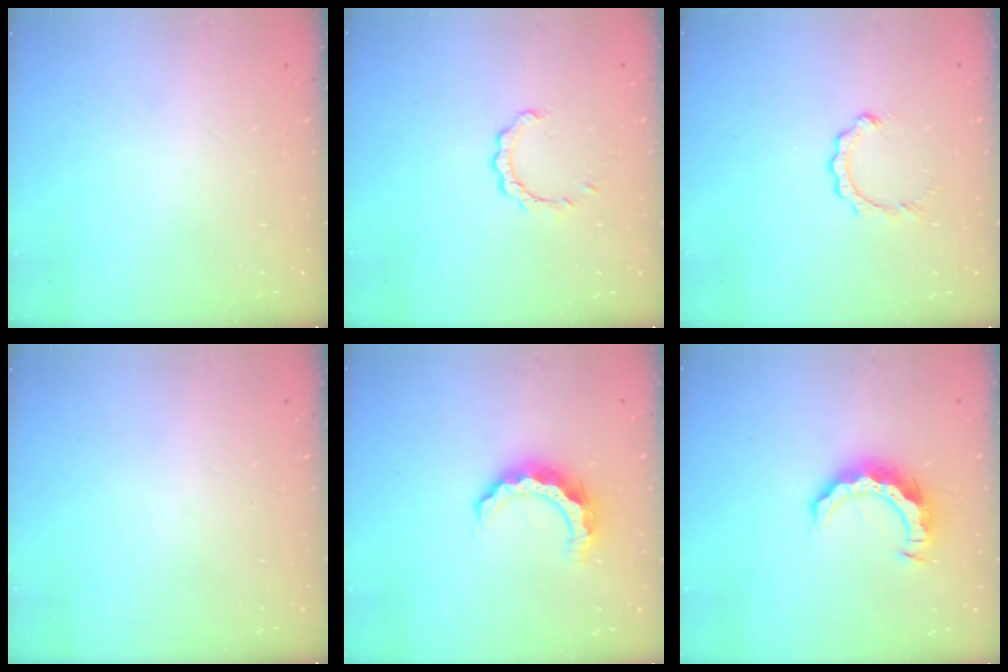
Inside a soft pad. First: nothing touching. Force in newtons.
{"total": 2.4, "press": 2.4, "slide": 0.2}
{"total": 2.9, "press": 2.9, "slide": 0.3}
{"total": 0.0}
{"total": 9.8, "press": 9.7, "slide": 0.9}
{"total": 9.5, "press": 9.5, "slide": 0.8}